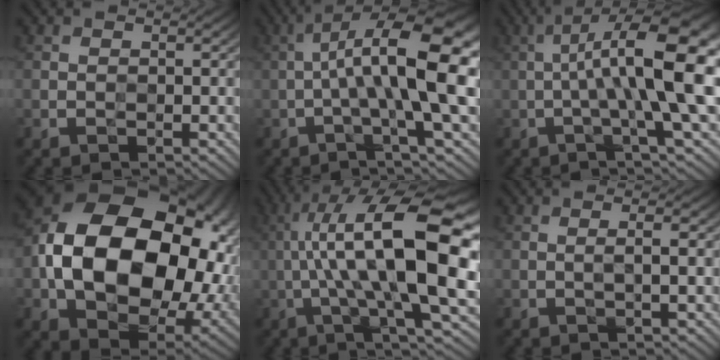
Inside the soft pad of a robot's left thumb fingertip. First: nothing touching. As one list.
[{"total": 15.7, "force": [0.5, 3.9, 15.2], "torque": [-0.242, 0.028, 0.006]}, {"total": 15.2, "force": [0.8, 3.2, 14.8], "torque": [-0.219, 0.022, 0.018]}, {"total": 21.0, "force": [1.0, 15.1, 14.6], "torque": [-0.315, -0.039, 0.054]}, {"total": 18.9, "force": [1.6, 5.0, 18.2], "torque": [-0.301, 0.036, 0.035]}, {"total": 2.5, "force": [0.1, 0.3, 2.5], "torque": [-0.041, 0.005, -0.003]}]